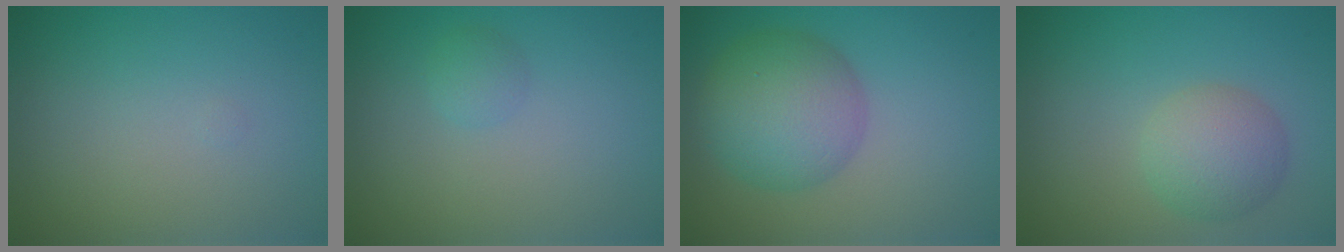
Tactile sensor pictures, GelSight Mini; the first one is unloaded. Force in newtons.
{"total": 1.1, "press": 1.1, "slide": 0.0}
{"total": 6.7, "press": 6.7, "slide": 0.2}
{"total": 3.9, "press": 3.8, "slide": 0.2}